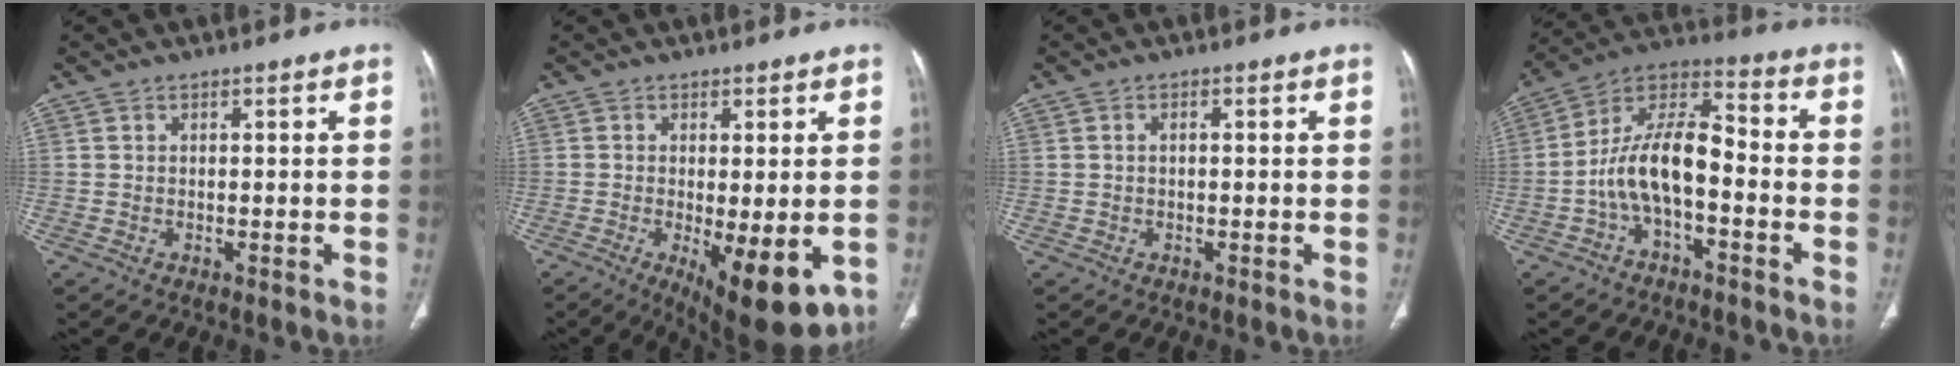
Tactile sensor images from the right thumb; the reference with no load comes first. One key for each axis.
{"total": 11.8, "fx": -3.5, "fy": 3.9, "fz": 10.6, "tx": -0.149, "ty": -0.024, "tz": -0.040}
{"total": 0.8, "fx": 0.0, "fy": 0.4, "fz": 0.6, "tx": -0.014, "ty": 0.002, "tz": -0.001}
{"total": 12.7, "fx": -3.4, "fy": 6.0, "fz": 10.6, "tx": -0.196, "ty": 0.057, "tz": -0.070}